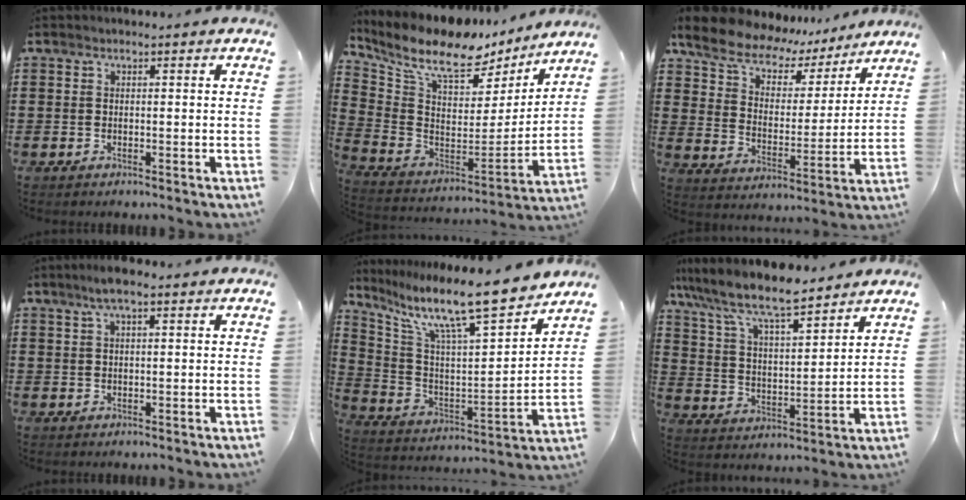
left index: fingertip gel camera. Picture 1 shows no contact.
{"total": 11.7, "force": [9.1, 4.3, 5.9], "torque": [-0.133, -0.066, 0.154]}
{"total": 8.3, "force": [7.0, 3.6, 2.8], "torque": [-0.082, -0.042, 0.122]}
{"total": 3.4, "force": [2.0, 0.6, 2.7], "torque": [-0.056, 0.005, 0.034]}
{"total": 13.1, "force": [10.8, 1.6, 7.3], "torque": [-0.157, -0.079, 0.175]}
{"total": 8.7, "force": [7.6, 1.4, 4.0], "torque": [-0.109, -0.041, 0.128]}